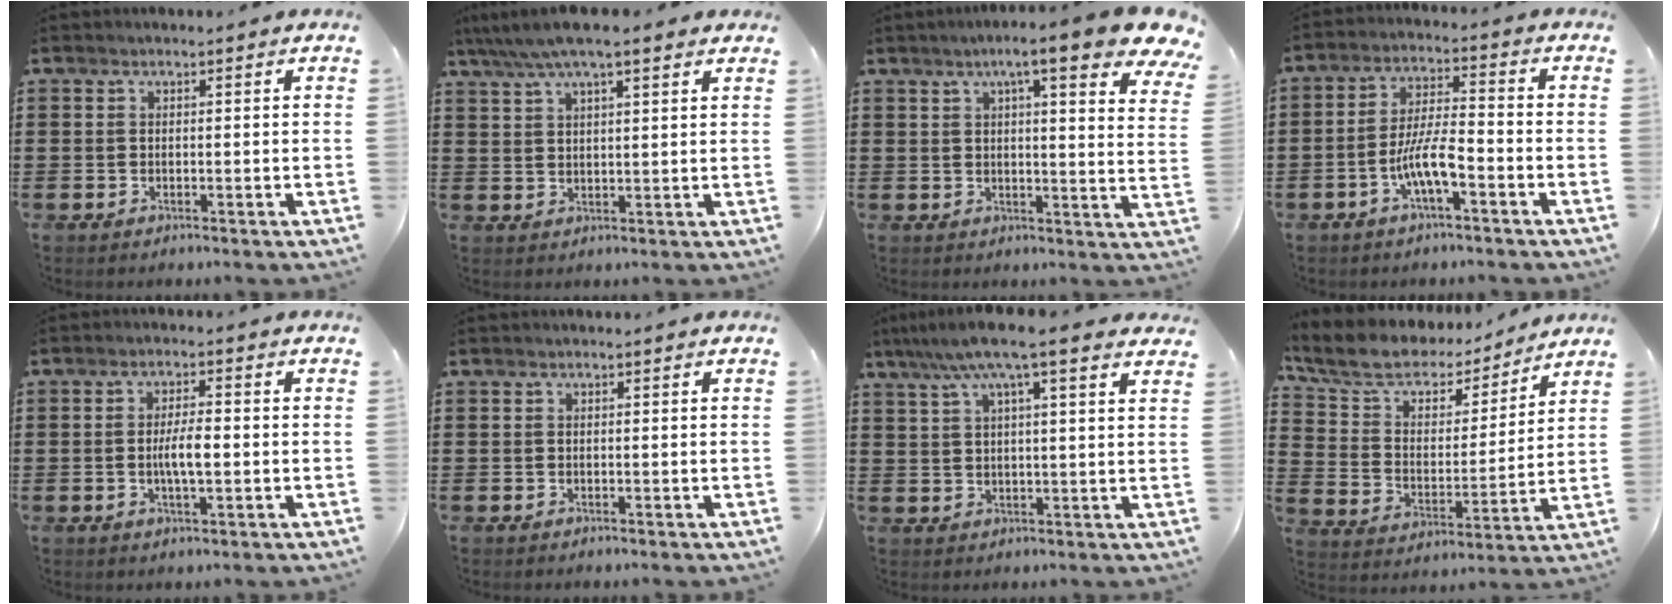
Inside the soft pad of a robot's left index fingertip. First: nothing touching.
{"total": 6.0, "force": [4.5, 0.9, 3.8], "torque": [-0.084, -0.004, 0.078]}
{"total": 8.6, "force": [6.0, 0.6, 6.1], "torque": [-0.104, -0.020, 0.096]}
{"total": 7.3, "force": [-3.2, 1.8, 6.3], "torque": [-0.139, -0.002, -0.066]}
{"total": 4.4, "force": [-0.5, 1.2, 4.2], "torque": [-0.088, 0.000, -0.016]}
{"total": 0.0}
{"total": 8.3, "force": [5.9, 0.8, 5.8], "torque": [-0.127, -0.003, 0.102]}
{"total": 8.1, "force": [6.8, 3.3, 2.8], "torque": [-0.091, -0.040, 0.118]}